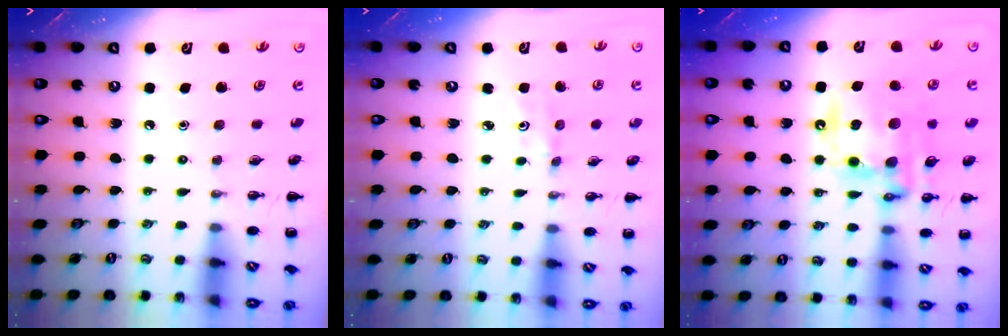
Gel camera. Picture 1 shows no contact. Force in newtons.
{"total": 2.9, "press": 2.8, "slide": 0.8}
{"total": 17.5, "press": 17.1, "slide": 3.7}